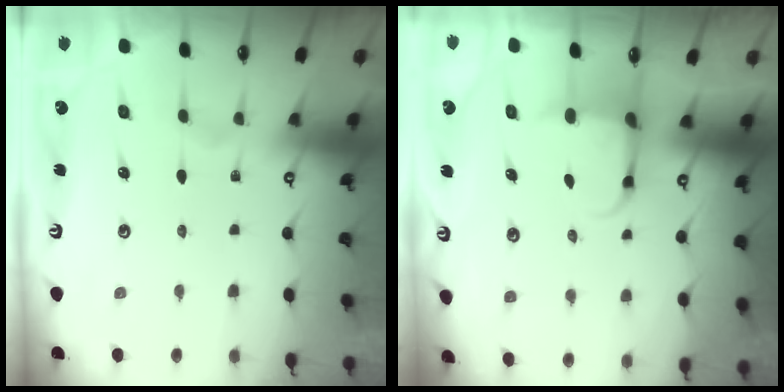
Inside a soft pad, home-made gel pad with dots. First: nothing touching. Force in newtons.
{"total": 3.8, "press": 3.6, "slide": 1.0}